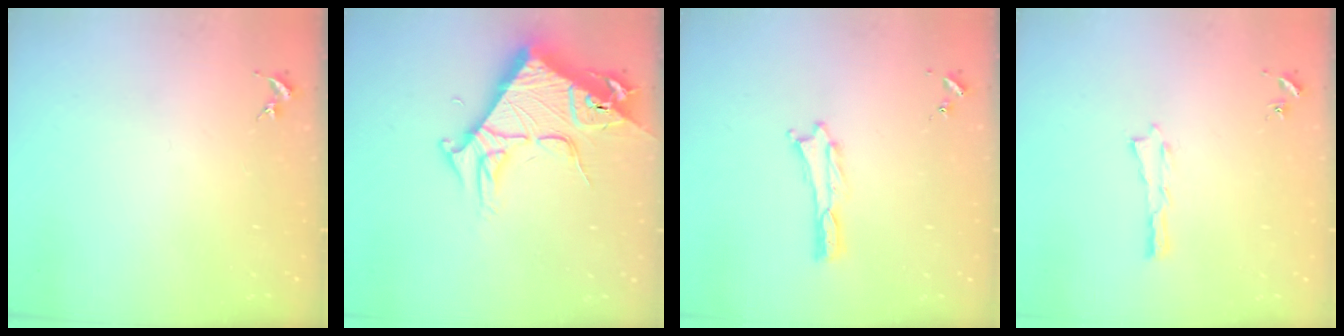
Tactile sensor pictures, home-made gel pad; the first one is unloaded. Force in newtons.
{"total": 9.2, "press": 9.2, "slide": 0.9}
{"total": 0.0}
{"total": 0.0}